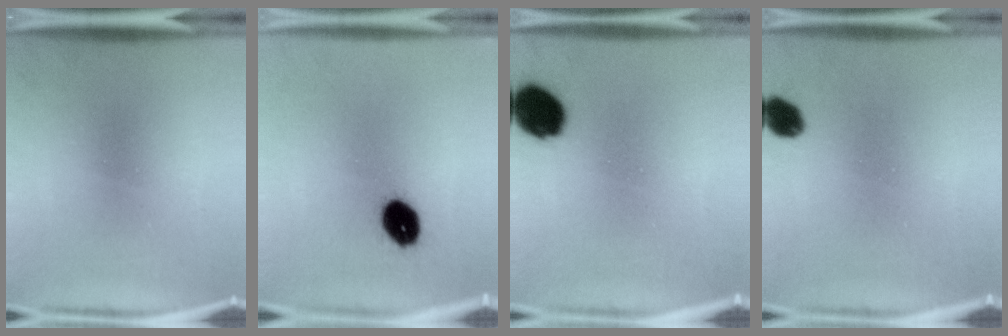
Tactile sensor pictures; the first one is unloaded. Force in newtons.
{"total": 7.6}
{"total": 10.8}
{"total": 4.3}